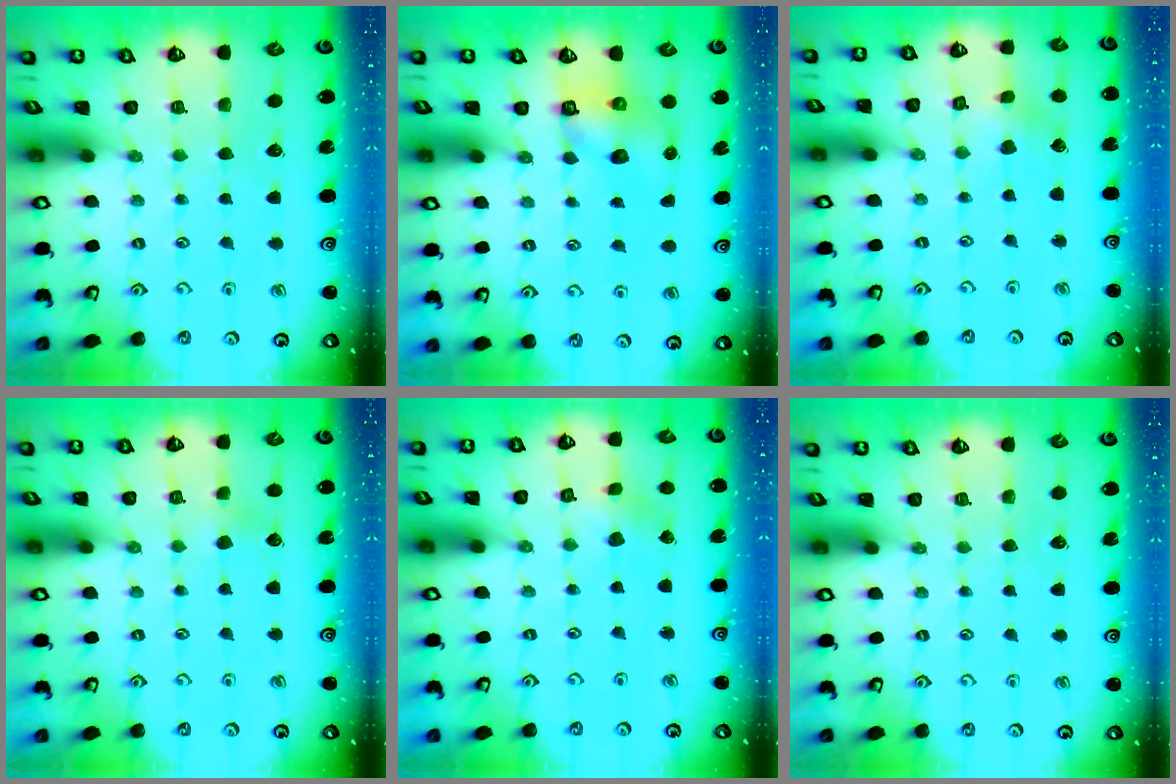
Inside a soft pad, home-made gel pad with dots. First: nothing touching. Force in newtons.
{"total": 6.5, "press": 6.5, "slide": 0.6}
{"total": 1.9, "press": 1.9, "slide": 0.2}
{"total": 2.1, "press": 2.0, "slide": 0.6}
{"total": 1.9, "press": 1.9, "slide": 0.1}
{"total": 0.0}